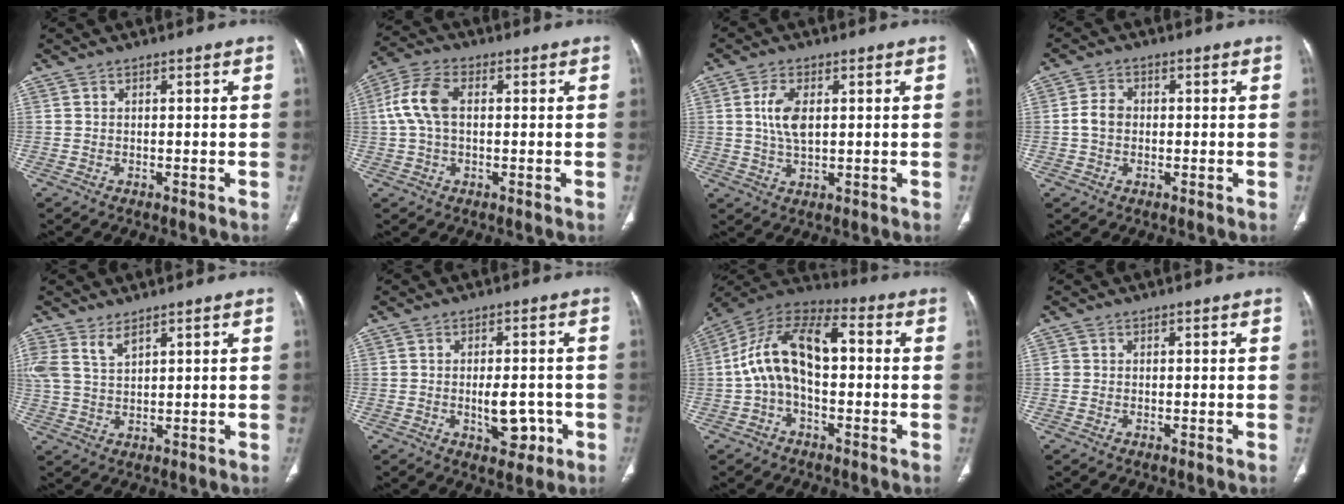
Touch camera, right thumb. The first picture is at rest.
{"total": 8.2, "force": [0.8, 4.8, 6.6], "torque": [-0.148, 0.024, 0.013]}
{"total": 6.0, "force": [1.1, 3.0, 5.0], "torque": [-0.101, -0.004, 0.020]}
{"total": 3.6, "force": [-0.3, 2.8, 2.2], "torque": [-0.038, 0.010, -0.011]}
{"total": 5.8, "force": [3.7, 2.7, 3.6], "torque": [-0.074, -0.006, 0.086]}
{"total": 6.4, "force": [-1.7, 3.4, 5.1], "torque": [-0.059, 0.006, -0.017]}
{"total": 14.8, "force": [-0.2, 8.2, 12.4], "torque": [-0.218, 0.050, -0.015]}
{"total": 0.9, "force": [0.0, 0.8, 0.2], "torque": [0.002, 0.003, -0.001]}